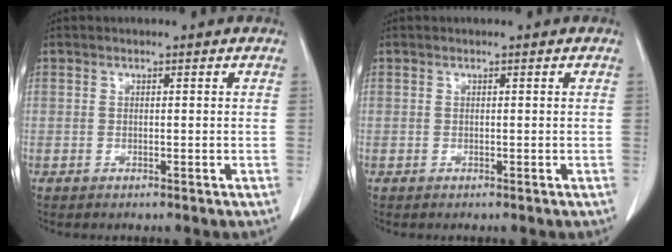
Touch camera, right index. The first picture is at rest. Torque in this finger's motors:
{"motor_torque": [0.00, 0.00, 0.00, 0.00]}